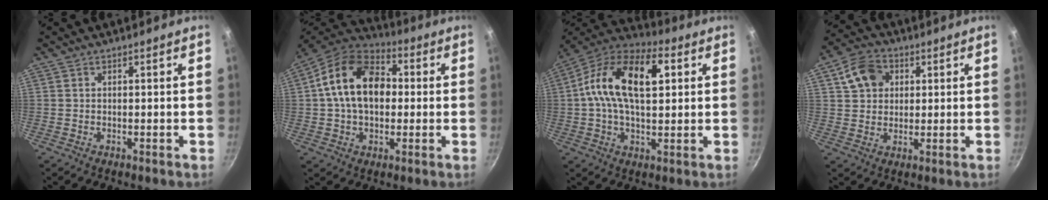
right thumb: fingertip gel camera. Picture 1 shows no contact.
{"total": 16.8, "force": [1.7, 11.5, 12.1], "torque": [-0.176, 0.027, 0.010]}
{"total": 19.1, "force": [3.7, 10.3, 15.6], "torque": [-0.263, 0.022, 0.042]}
{"total": 8.4, "force": [2.8, 6.7, 4.3], "torque": [-0.054, 0.011, 0.041]}